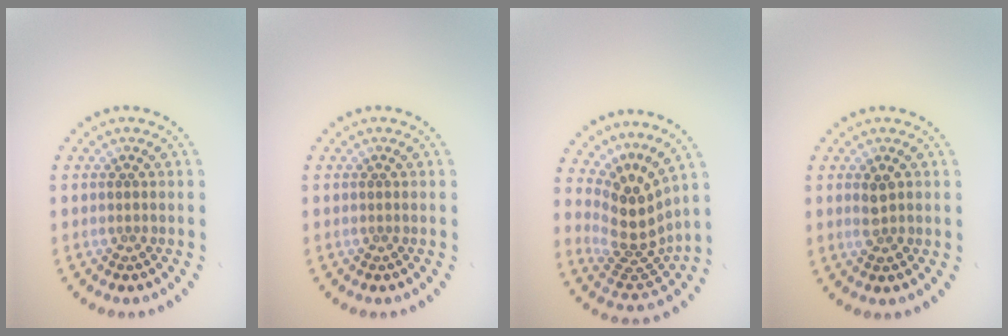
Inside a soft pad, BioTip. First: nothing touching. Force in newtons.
{"total": 0.0}
{"total": 4.5, "press": 3.1, "slide": 3.2}
{"total": 1.7, "press": 1.7, "slide": 0.1}